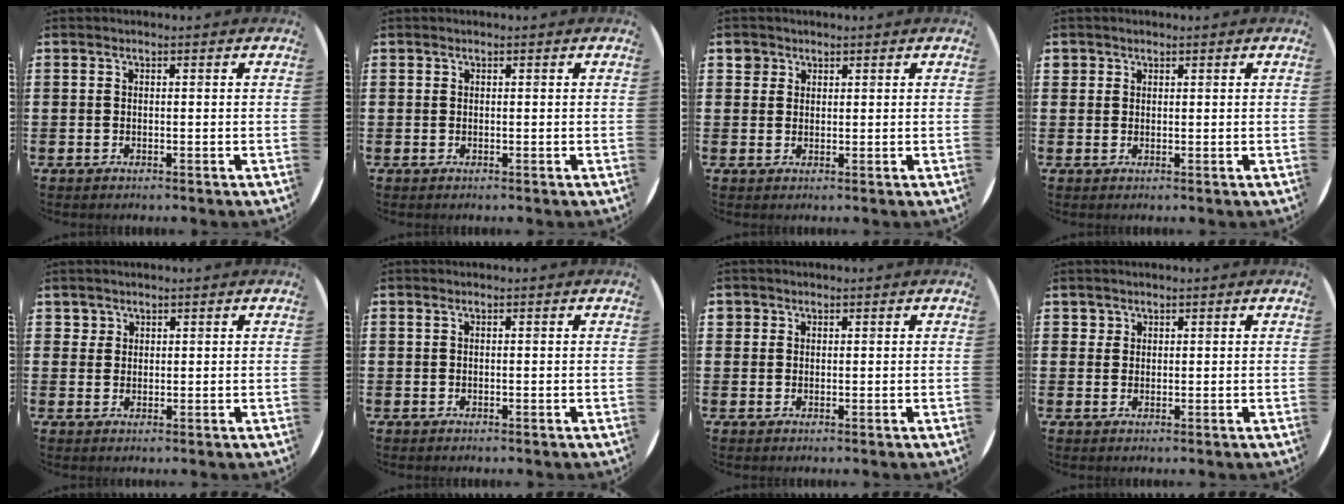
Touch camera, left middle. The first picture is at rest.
{"total": 0.0}
{"total": 1.7, "force": [1.4, 1.1, 0.0], "torque": [0.014, -0.004, 0.024]}
{"total": 1.1, "force": [0.9, 0.7, -0.1], "torque": [0.009, 0.000, 0.016]}
{"total": 1.5, "force": [1.2, 0.9, 0.0], "torque": [0.006, -0.002, 0.023]}
{"total": 0.0}
{"total": 1.0, "force": [0.8, 0.6, -0.1], "torque": [0.001, 0.004, 0.016]}
{"total": 1.1, "force": [0.9, 0.6, -0.1], "torque": [0.009, -0.001, 0.017]}